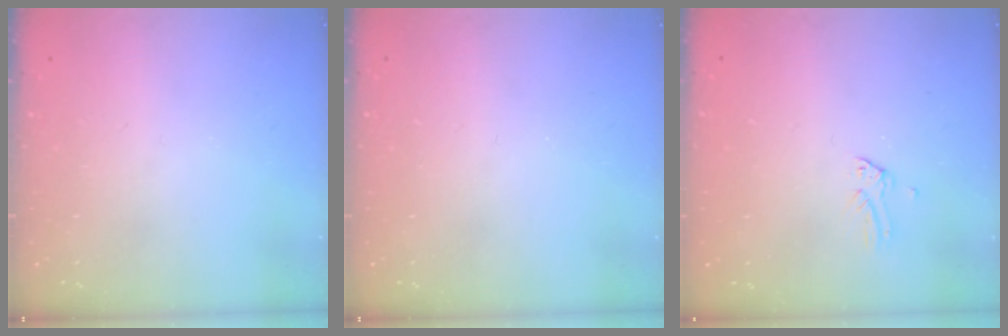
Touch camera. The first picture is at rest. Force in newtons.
{"total": 0.0}
{"total": 0.0}